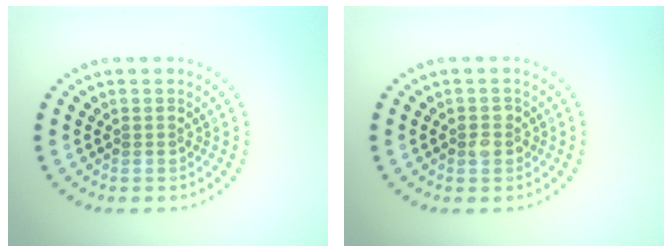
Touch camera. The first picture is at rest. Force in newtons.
{"total": 1.3, "press": 1.3, "slide": 0.4}